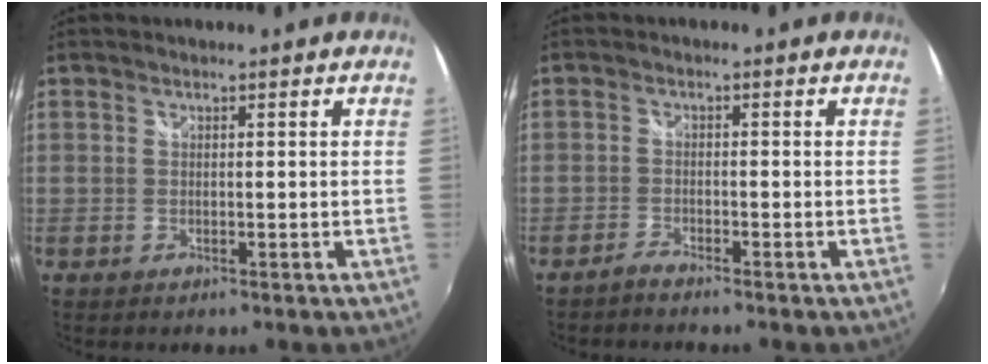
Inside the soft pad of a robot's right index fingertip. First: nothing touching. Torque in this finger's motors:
{"motor_torque": [-0.03, -0.04, 0.10, 0.00]}